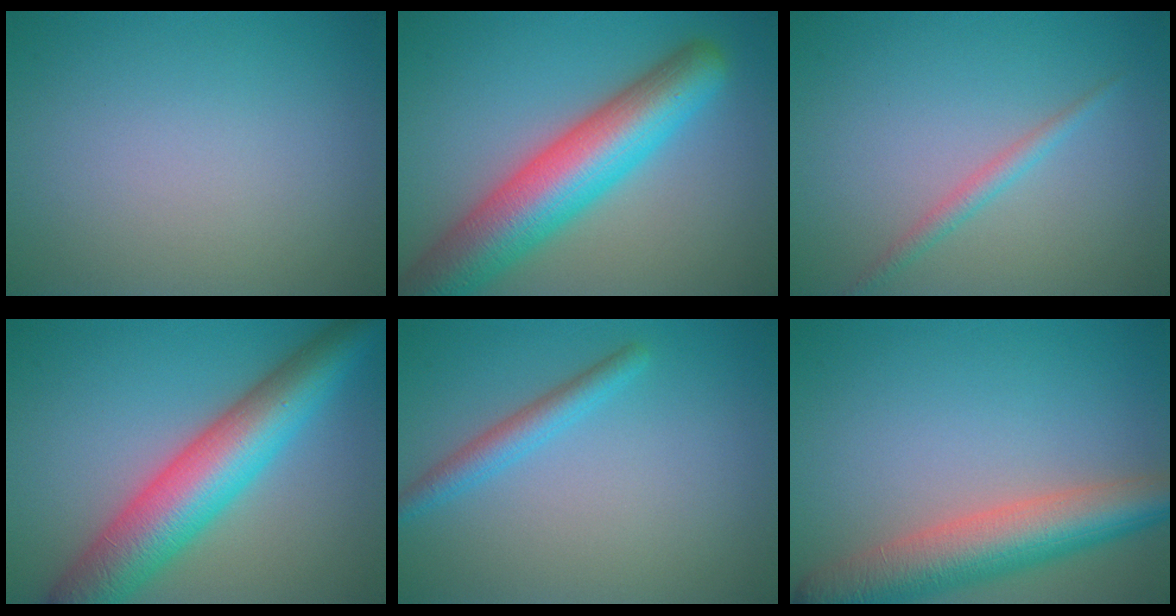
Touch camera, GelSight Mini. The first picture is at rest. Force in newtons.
{"total": 10.0, "press": 10.0, "slide": 0.4}
{"total": 1.5, "press": 1.5, "slide": 0.0}
{"total": 9.7, "press": 9.7, "slide": 0.3}
{"total": 2.3, "press": 2.3, "slide": 0.1}
{"total": 7.6, "press": 7.6, "slide": 0.6}